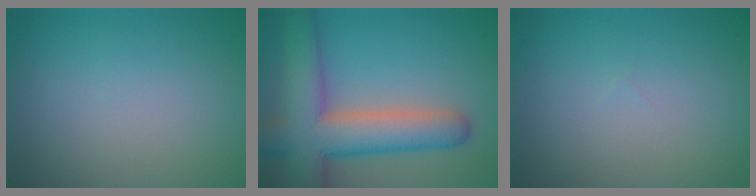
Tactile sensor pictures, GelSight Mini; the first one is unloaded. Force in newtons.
{"total": 8.8, "press": 8.8, "slide": 0.4}
{"total": 0.0}